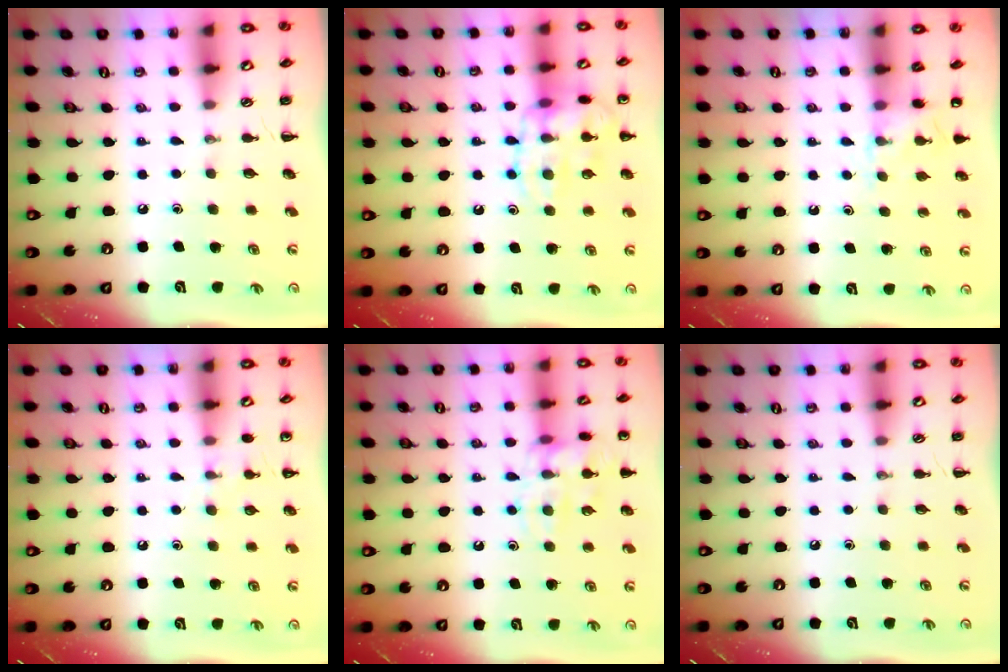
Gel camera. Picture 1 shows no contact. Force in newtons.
{"total": 14.6, "press": 14.6, "slide": 1.1}
{"total": 6.1, "press": 5.9, "slide": 1.6}
{"total": 6.0, "press": 5.8, "slide": 1.7}
{"total": 13.3, "press": 13.3, "slide": 1.1}
{"total": 0.0}